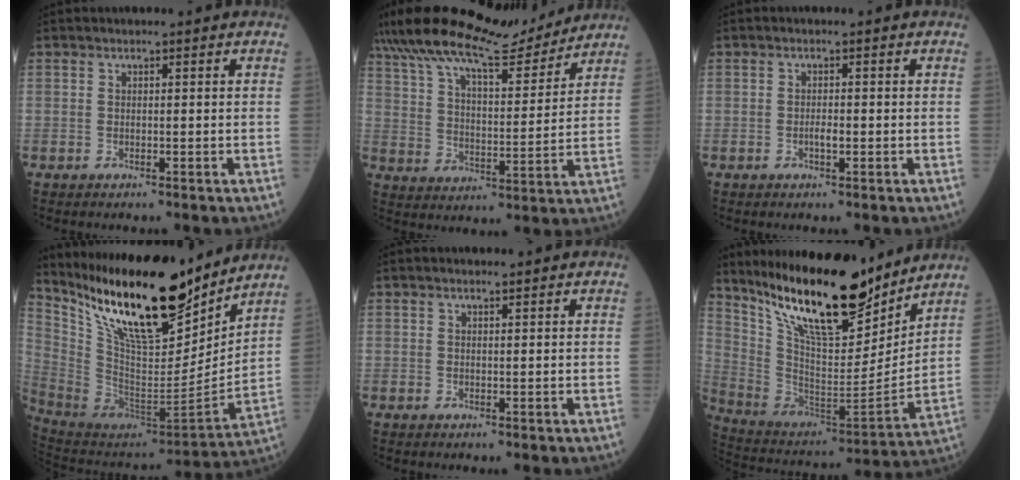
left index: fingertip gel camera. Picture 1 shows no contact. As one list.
[{"total": 15.9, "force": [14.3, 2.6, 6.3], "torque": [-0.117, 0.012, 0.231]}, {"total": 1.3, "force": [-0.4, 0.3, 1.2], "torque": [-0.024, 0.001, -0.008]}, {"total": 24.0, "force": [18.2, 5.5, 14.7], "torque": [-0.257, -0.015, 0.324]}, {"total": 0.7, "force": [0.6, 0.1, 0.4], "torque": [-0.011, 0.004, 0.011]}, {"total": 21.9, "force": [16.9, 4.9, 13.0], "torque": [-0.224, -0.019, 0.301]}]